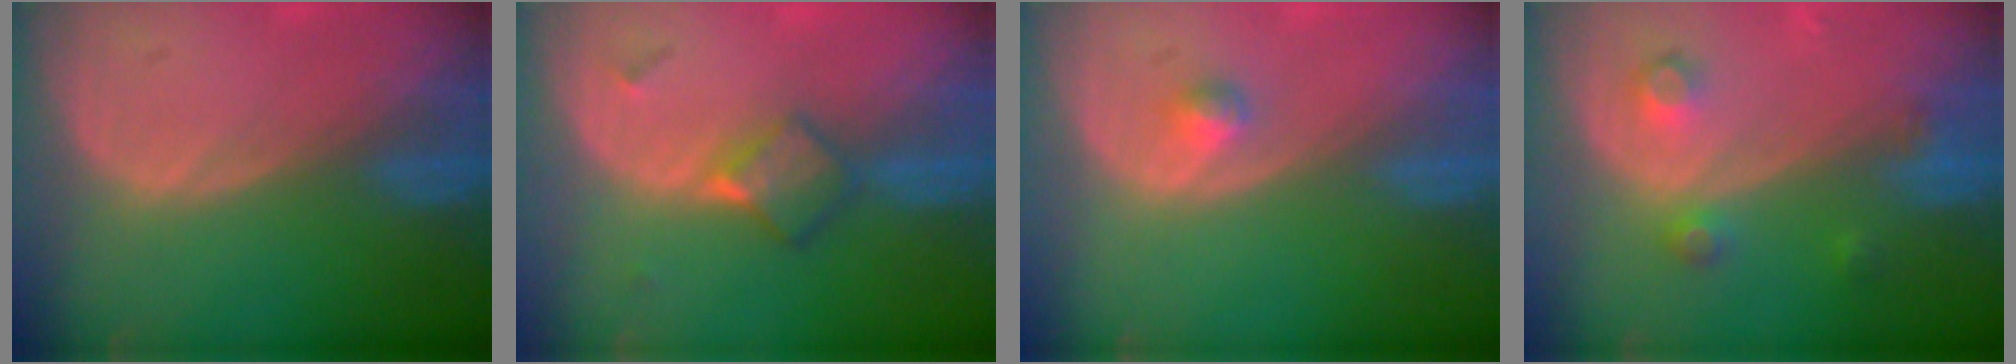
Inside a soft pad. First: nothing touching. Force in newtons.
{"total": 4.8, "press": 4.2, "slide": 2.4}
{"total": 1.1, "press": 1.1, "slide": 0.1}
{"total": 3.7, "press": 3.4, "slide": 1.5}